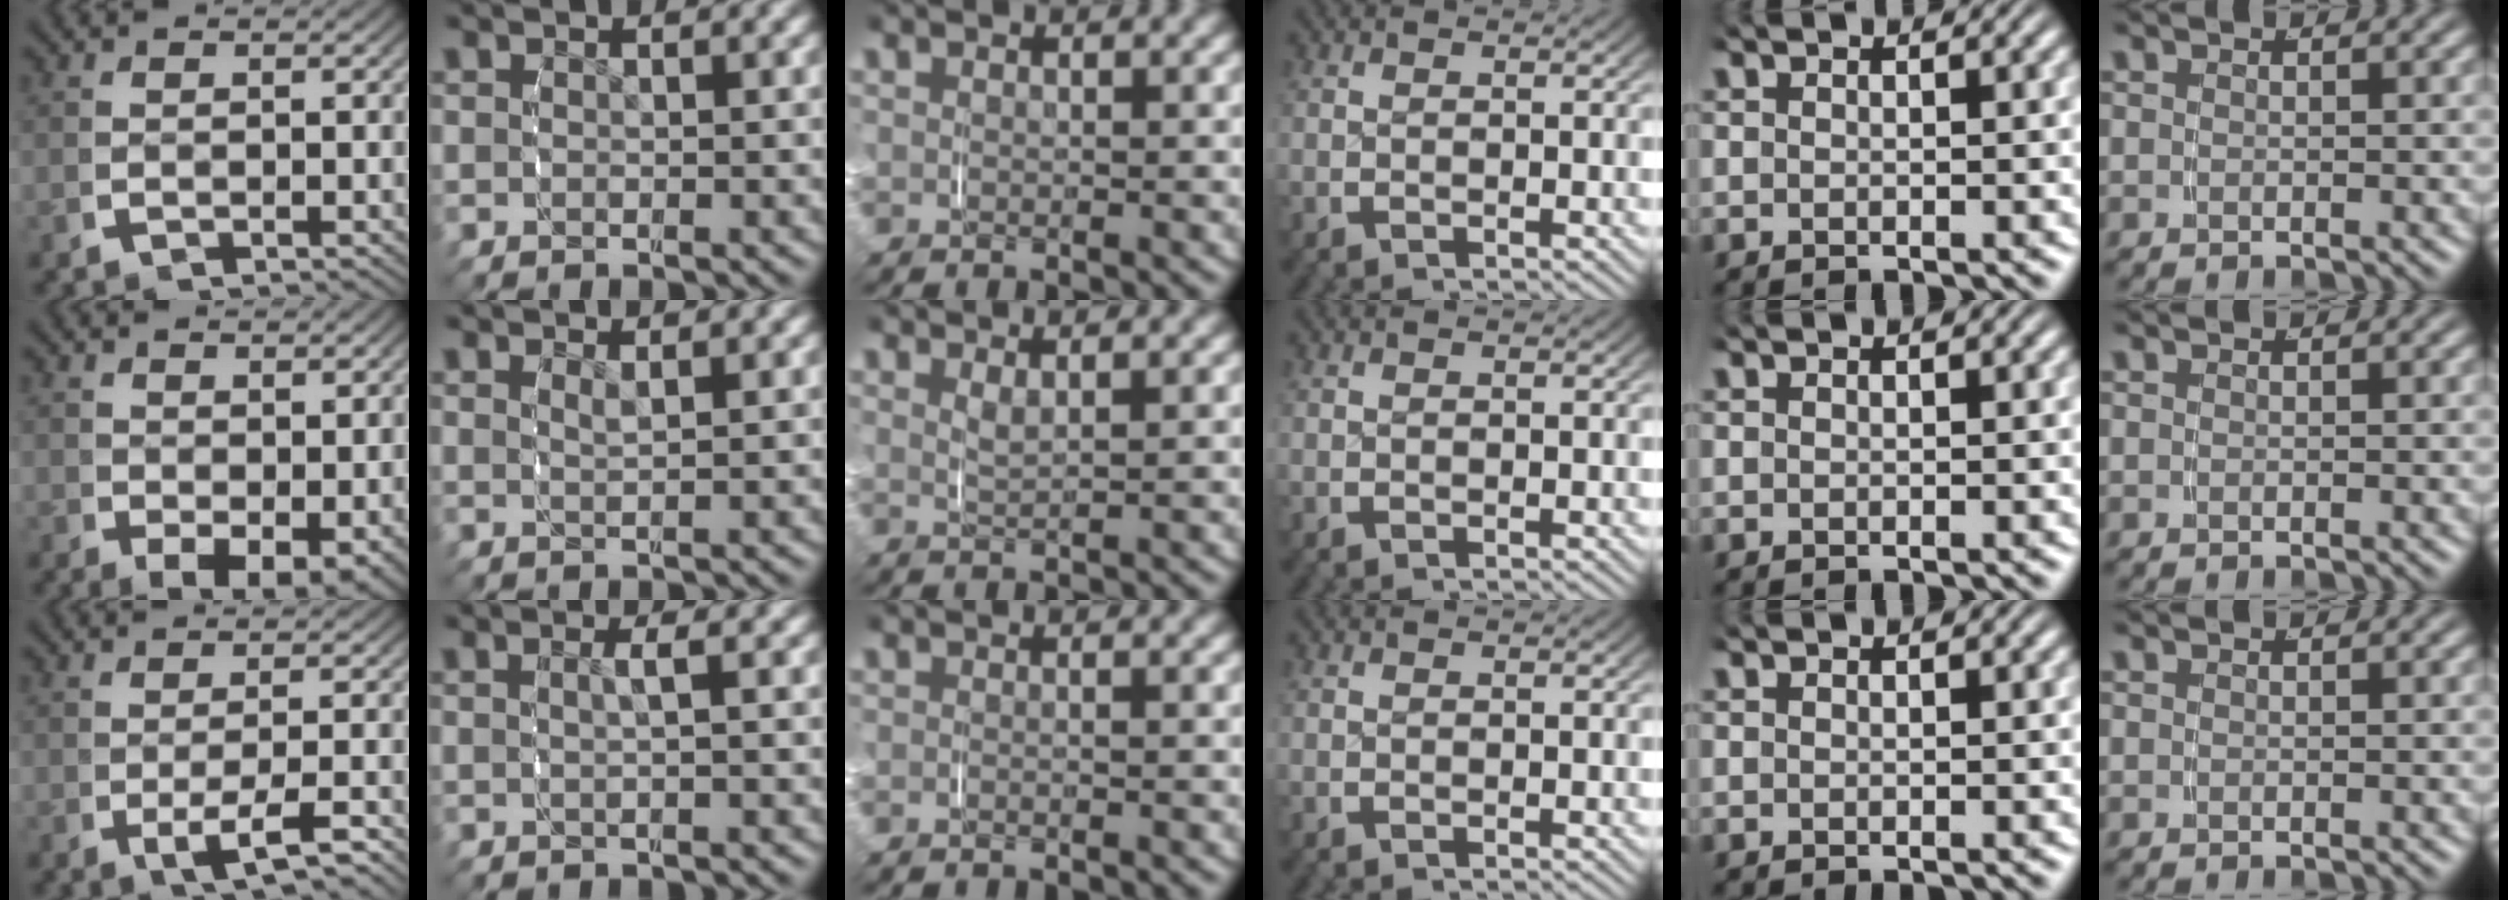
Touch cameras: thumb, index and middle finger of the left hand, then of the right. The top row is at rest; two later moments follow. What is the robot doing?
{"motion": "grasp_and_lifting", "object": "map"}